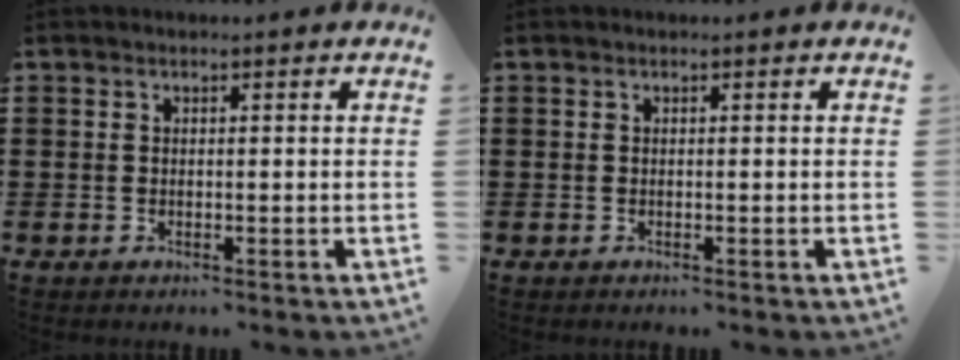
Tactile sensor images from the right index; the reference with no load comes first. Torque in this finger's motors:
{"motor_torque": [0.95, 0.64, 0.09, 0.01]}